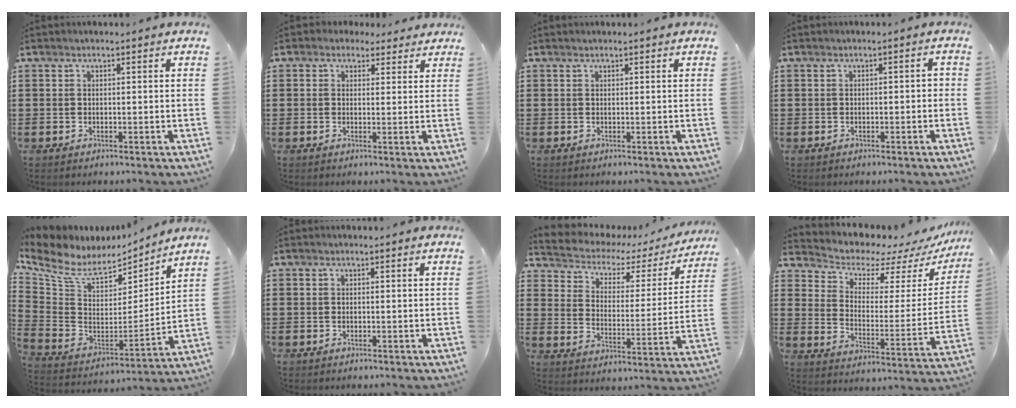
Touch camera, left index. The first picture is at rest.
{"total": 2.3, "force": [1.6, 1.5, 0.5], "torque": [-0.009, 0.006, 0.028]}
{"total": 0.0}
{"total": 1.0, "force": [-0.7, 0.3, 0.6], "torque": [-0.013, 0.002, -0.017]}
{"total": 8.3, "force": [6.4, 3.6, 4.0], "torque": [-0.114, -0.041, 0.113]}
{"total": 0.0}
{"total": 3.3, "force": [2.3, 1.9, 1.3], "torque": [-0.043, -0.015, 0.028]}
{"total": 5.5, "force": [4.9, 2.1, 1.2], "torque": [-0.048, -0.042, 0.081]}